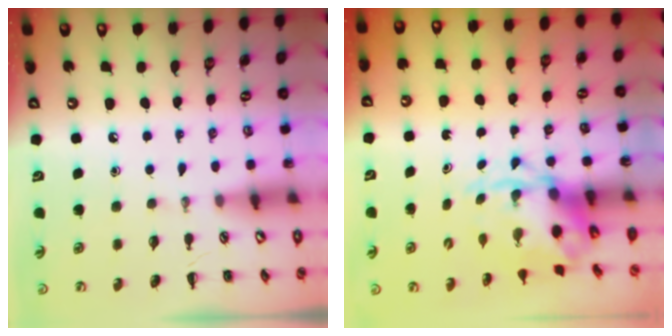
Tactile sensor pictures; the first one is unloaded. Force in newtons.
{"total": 4.5, "press": 4.4, "slide": 1.1}